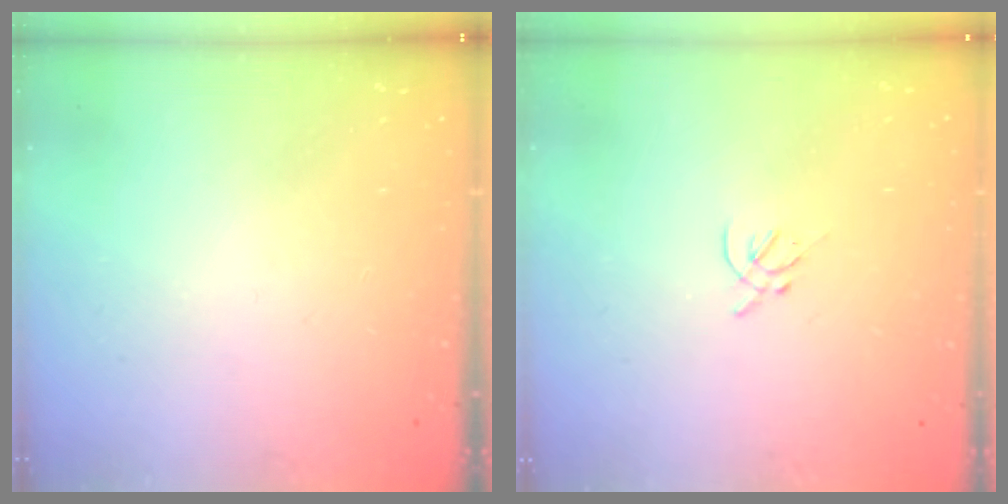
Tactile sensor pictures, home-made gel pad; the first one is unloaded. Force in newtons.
{"total": 1.4, "press": 1.3, "slide": 0.5}